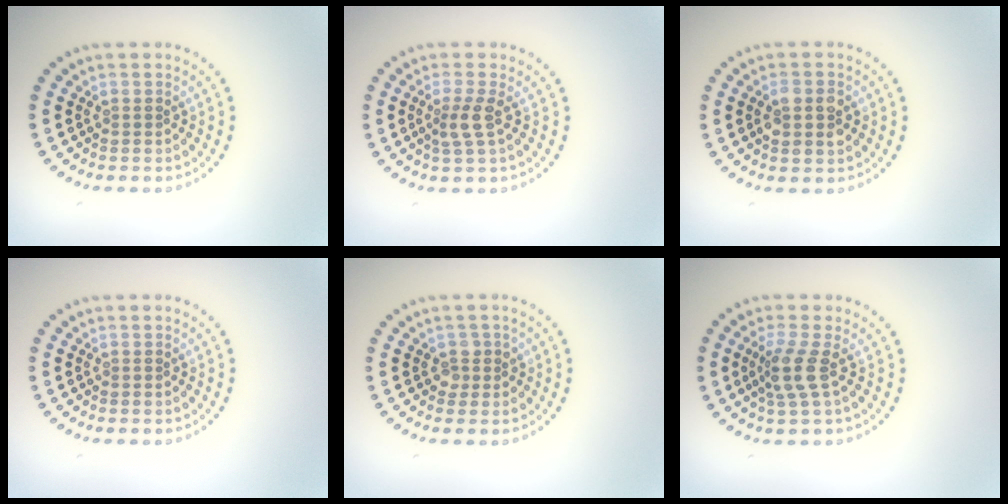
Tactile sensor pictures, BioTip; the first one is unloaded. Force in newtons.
{"total": 2.1, "press": 1.6, "slide": 1.3}
{"total": 2.9, "press": 2.9, "slide": 0.3}
{"total": 0.0}
{"total": 1.3, "press": 1.2, "slide": 0.7}
{"total": 2.7, "press": 2.1, "slide": 1.8}